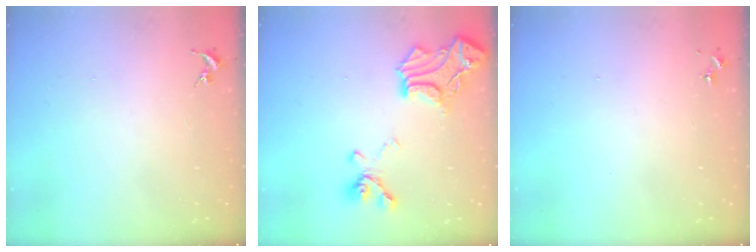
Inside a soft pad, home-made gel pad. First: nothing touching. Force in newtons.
{"total": 18.5, "press": 18.4, "slide": 1.5}
{"total": 0.0}